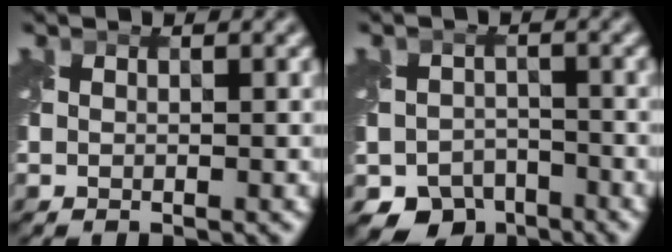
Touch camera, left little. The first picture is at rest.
{"total": 5.2, "force": [-3.8, 3.4, 1.2], "torque": [-0.010, -0.015, -0.060]}